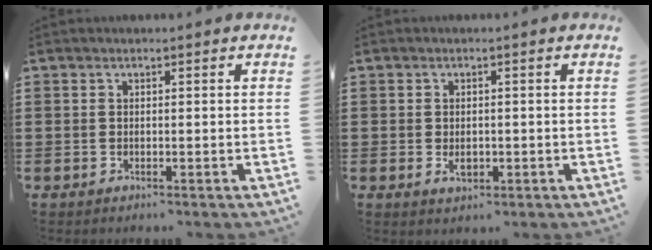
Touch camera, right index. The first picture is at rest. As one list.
[{"total": 2.0, "force": [-0.3, 1.2, 1.6], "torque": [-0.030, 0.002, -0.005]}]